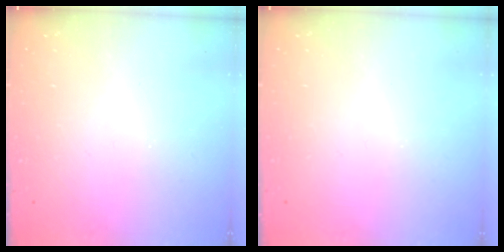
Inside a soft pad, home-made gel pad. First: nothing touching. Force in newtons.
{"total": 0.0}